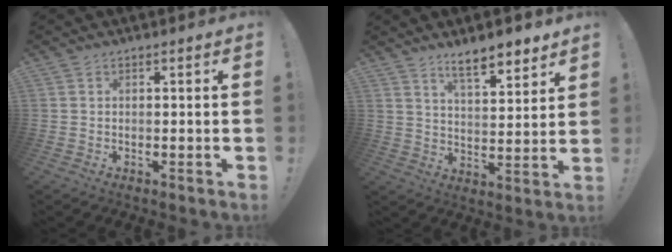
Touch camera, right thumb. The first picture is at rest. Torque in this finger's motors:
{"motor_torque": [0.01, 0.11, 0.53, 0.50, 0.03]}